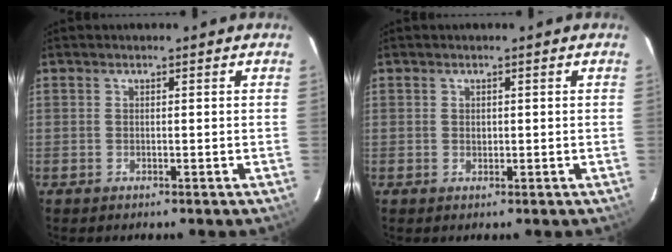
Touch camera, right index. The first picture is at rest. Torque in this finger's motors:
{"motor_torque": [0.25, 0.04, 0.07, 0.00]}